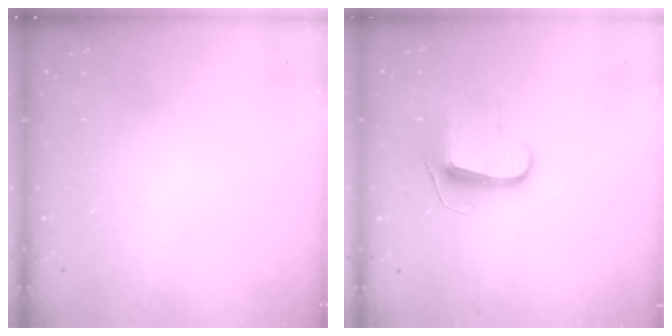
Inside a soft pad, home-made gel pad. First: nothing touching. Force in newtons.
{"total": 9.8, "press": 9.8, "slide": 0.2}